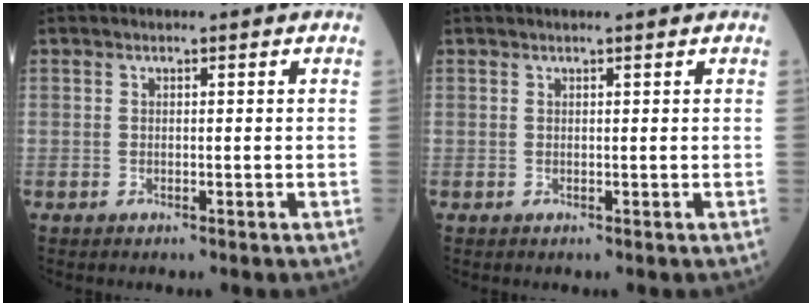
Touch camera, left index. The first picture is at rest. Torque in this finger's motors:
{"motor_torque": [0.05, -0.15, -0.18, 0.03]}